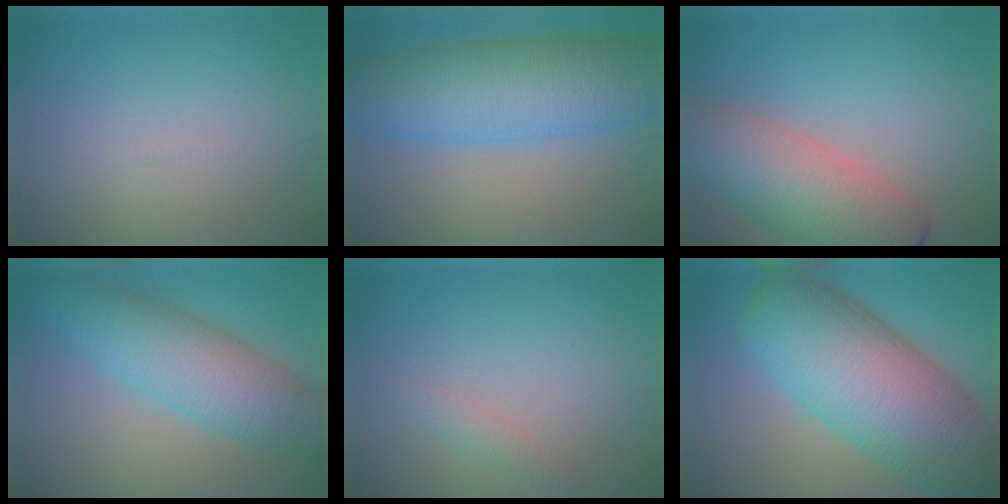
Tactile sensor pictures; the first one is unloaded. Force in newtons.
{"total": 10.7, "press": 10.7, "slide": 0.3}
{"total": 8.0, "press": 8.0, "slide": 0.8}
{"total": 7.7, "press": 7.7, "slide": 0.1}
{"total": 1.1, "press": 1.1, "slide": 0.0}
{"total": 15.0, "press": 15.0, "slide": 0.5}